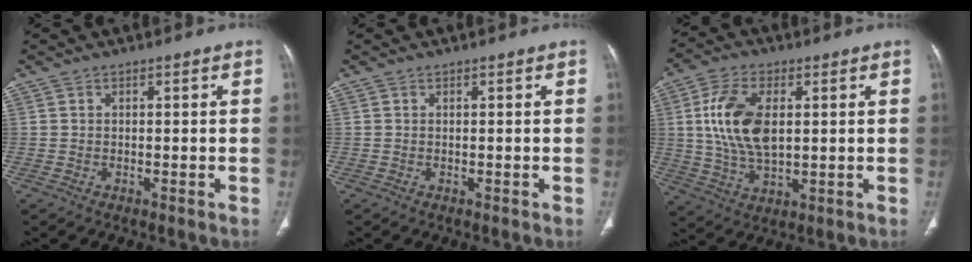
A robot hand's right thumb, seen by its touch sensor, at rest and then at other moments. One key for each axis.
{"total": 0.0}
{"total": 13.1, "fx": 2.1, "fy": 7.2, "fz": 10.7, "tx": -0.209, "ty": -0.003, "tz": 0.042}